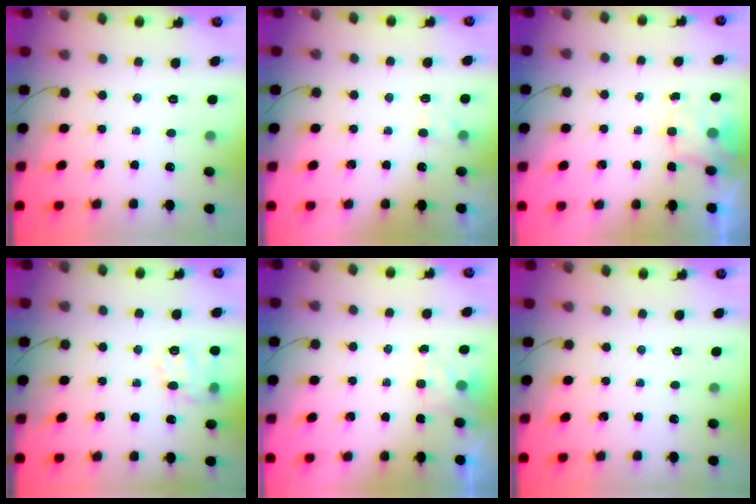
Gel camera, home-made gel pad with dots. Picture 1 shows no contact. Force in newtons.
{"total": 2.6, "press": 2.4, "slide": 1.2}
{"total": 1.8, "press": 1.5, "slide": 1.0}
{"total": 12.3, "press": 12.2, "slide": 1.5}
{"total": 2.2, "press": 1.8, "slide": 1.3}
{"total": 0.0}